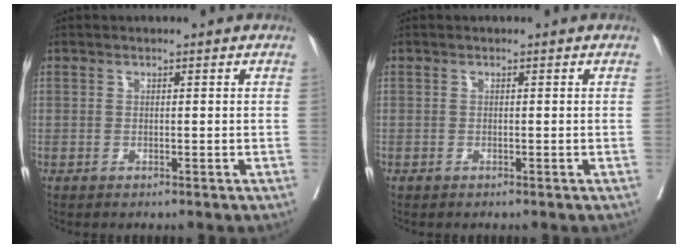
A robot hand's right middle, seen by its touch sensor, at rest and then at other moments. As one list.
[{"total": 0.0}]